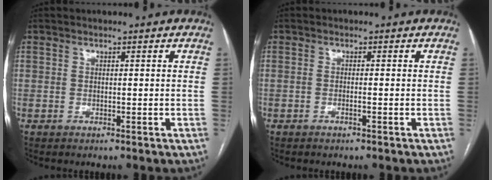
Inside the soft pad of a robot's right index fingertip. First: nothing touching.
{"total": 0.7, "force": [-0.4, 0.0, 0.6], "torque": [-0.016, 0.001, -0.003]}